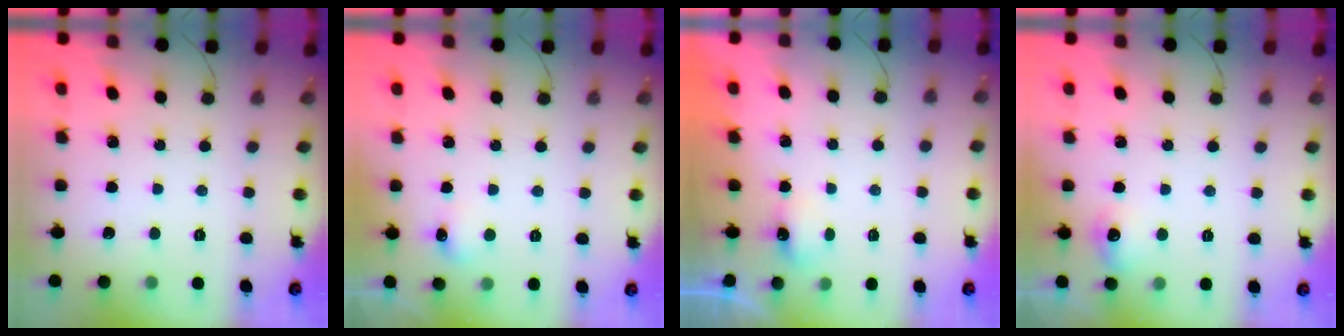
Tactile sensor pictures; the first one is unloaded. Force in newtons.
{"total": 5.3, "press": 5.1, "slide": 1.3}
{"total": 2.5, "press": 2.5, "slide": 0.6}
{"total": 6.4, "press": 6.2, "slide": 1.7}